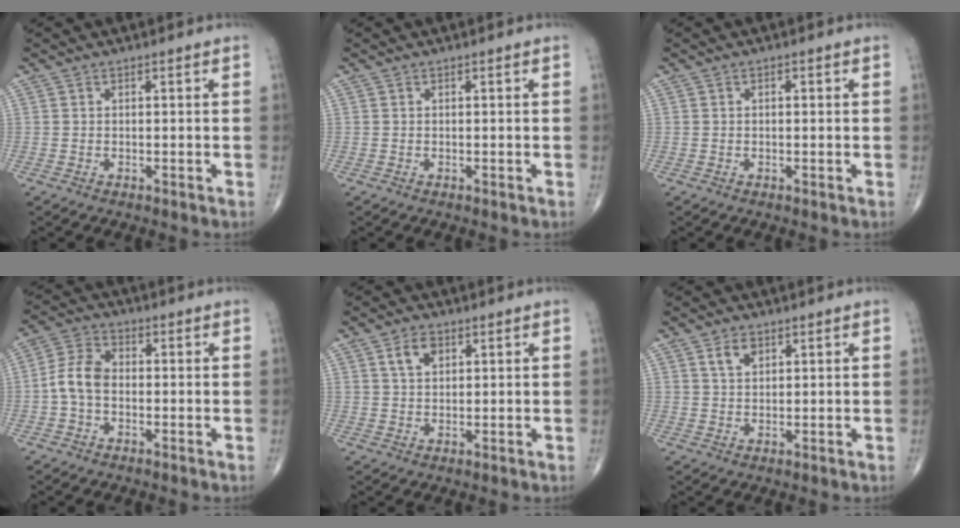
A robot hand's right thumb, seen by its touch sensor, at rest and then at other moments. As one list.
[{"total": 0.0}, {"total": 0.6, "force": [0.1, 0.3, 0.5], "torque": [-0.007, 0.001, 0.003]}, {"total": 6.5, "force": [-1.0, 4.3, 4.7], "torque": [-0.092, 0.021, -0.031]}, {"total": 4.0, "force": [1.8, 2.6, 2.5], "torque": [-0.036, -0.002, 0.034]}, {"total": 3.1, "force": [1.7, 1.9, 1.9], "torque": [-0.024, -0.005, 0.032]}]